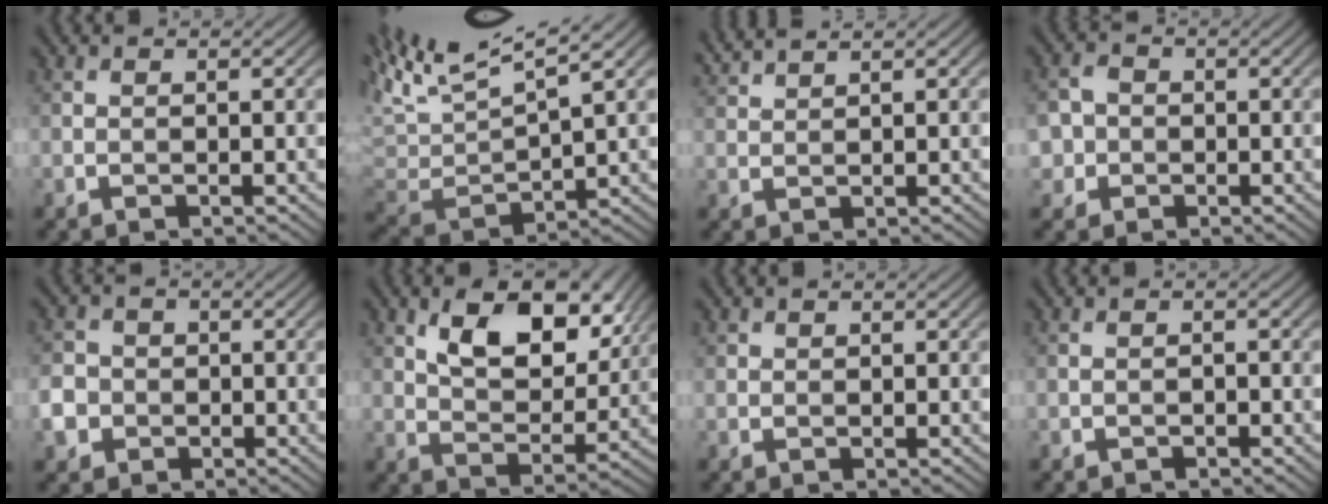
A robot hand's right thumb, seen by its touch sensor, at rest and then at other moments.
{"total": 11.1, "force": [6.9, 2.9, 8.2], "torque": [-0.186, 0.023, 0.126]}
{"total": 2.6, "force": [2.4, 0.1, 1.1], "torque": [-0.026, 0.011, 0.052]}
{"total": 3.2, "force": [-0.7, 2.9, 0.9], "torque": [-0.018, 0.001, -0.020]}
{"total": 4.0, "force": [-1.3, 3.6, 1.4], "torque": [-0.040, -0.007, -0.034]}
{"total": 10.7, "force": [5.2, 5.5, 7.5], "torque": [-0.137, -0.004, 0.091]}
{"total": 0.7, "force": [0.5, 0.6, 0.1], "torque": [-0.001, -0.002, 0.011]}
{"total": 0.7, "force": [-0.6, 0.3, 0.2], "torque": [-0.002, 0.000, -0.010]}